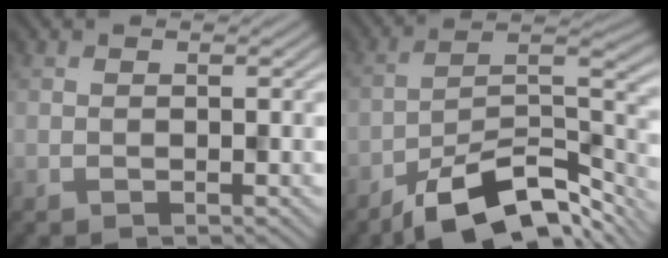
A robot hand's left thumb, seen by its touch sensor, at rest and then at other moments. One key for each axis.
{"total": 13.3, "fx": -9.6, "fy": 4.2, "fz": 8.2, "tx": -0.140, "ty": -0.006, "tz": -0.176}